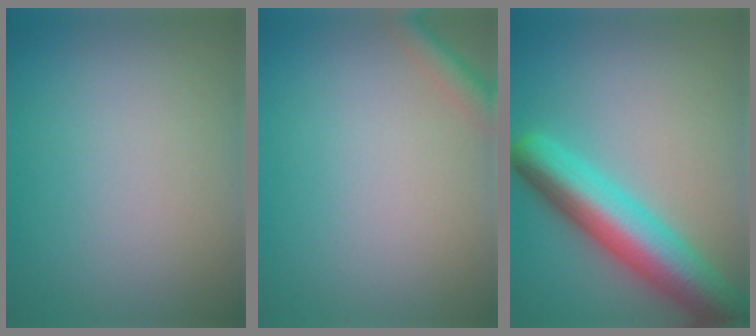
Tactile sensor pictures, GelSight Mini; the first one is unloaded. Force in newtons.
{"total": 2.2, "press": 2.2, "slide": 0.2}
{"total": 8.1, "press": 8.1, "slide": 0.4}